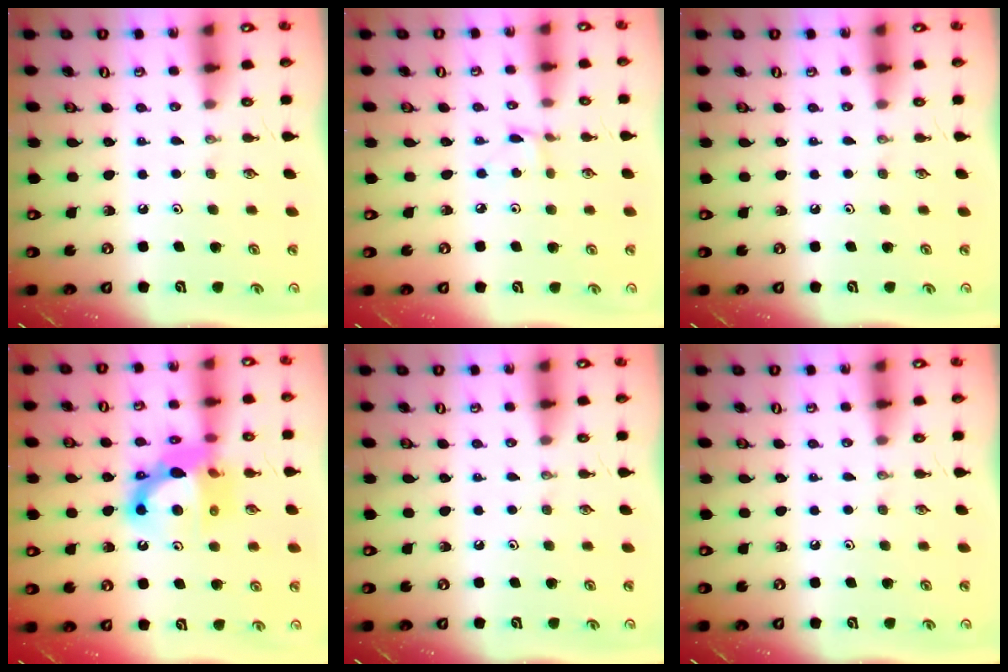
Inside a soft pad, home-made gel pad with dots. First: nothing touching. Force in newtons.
{"total": 1.7, "press": 1.7, "slide": 0.0}
{"total": 0.0}
{"total": 13.3, "press": 13.2, "slide": 1.3}
{"total": 0.0}
{"total": 0.0}